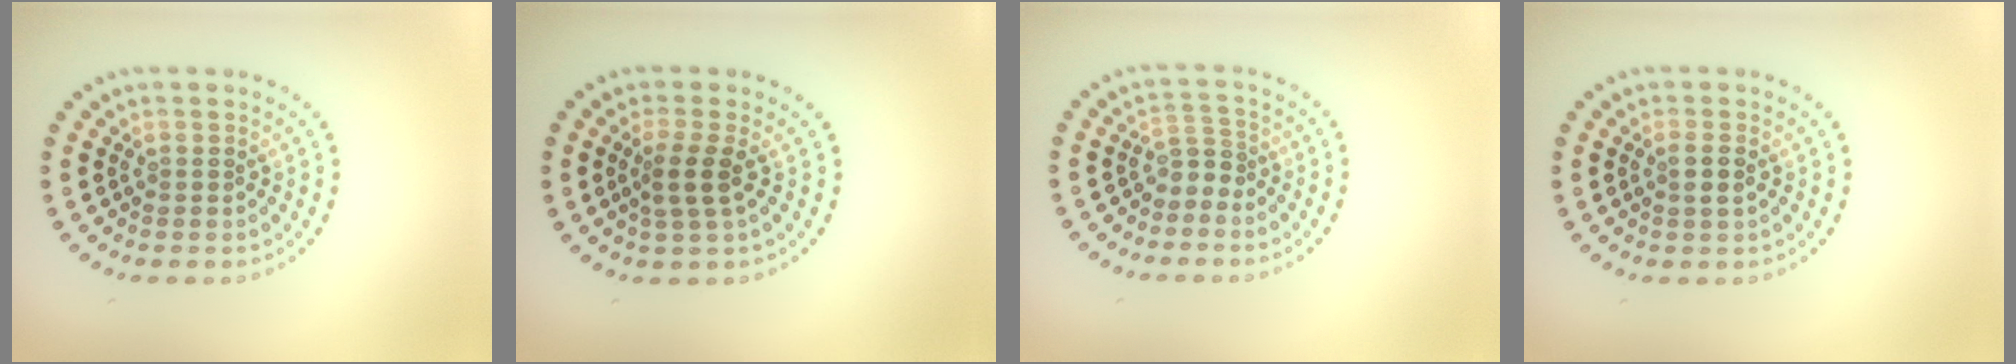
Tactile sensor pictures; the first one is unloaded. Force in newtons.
{"total": 2.4, "press": 2.0, "slide": 1.4}
{"total": 1.7, "press": 1.2, "slide": 1.3}
{"total": 1.2, "press": 1.1, "slide": 0.4}